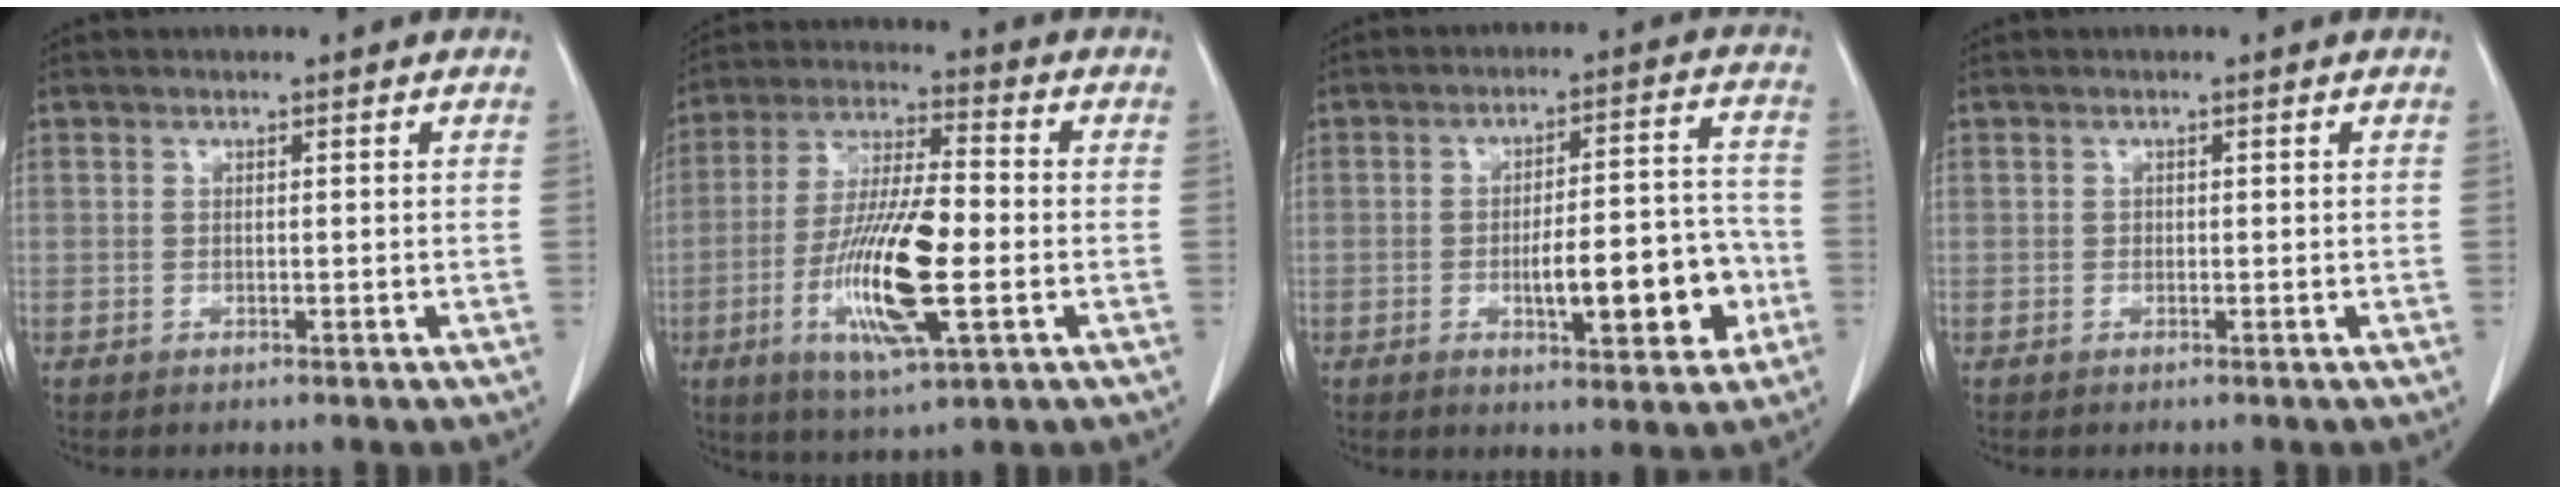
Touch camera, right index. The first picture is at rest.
{"total": 15.1, "force": [-3.8, 2.5, 14.4], "torque": [-0.284, -0.014, -0.068]}
{"total": 11.6, "force": [-3.4, 3.1, 10.7], "torque": [-0.154, 0.020, -0.043]}
{"total": 0.0}